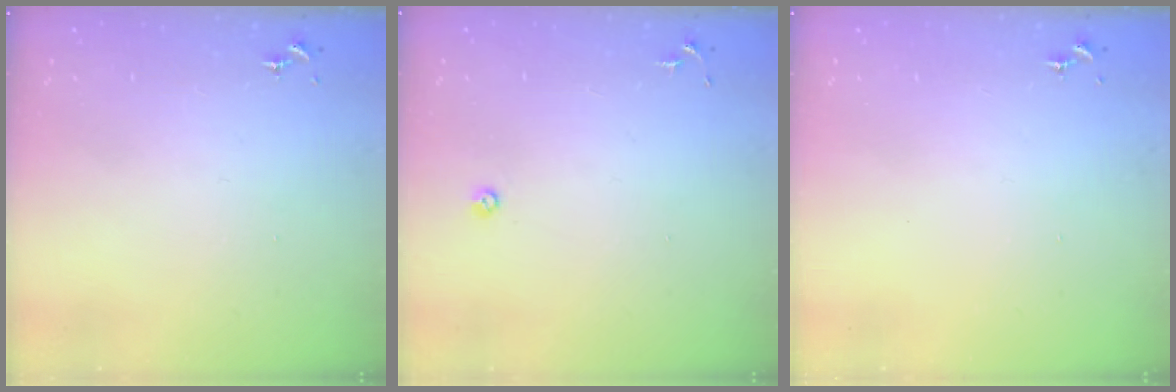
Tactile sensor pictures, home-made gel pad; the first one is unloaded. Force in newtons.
{"total": 3.4, "press": 3.3, "slide": 0.7}
{"total": 0.0}